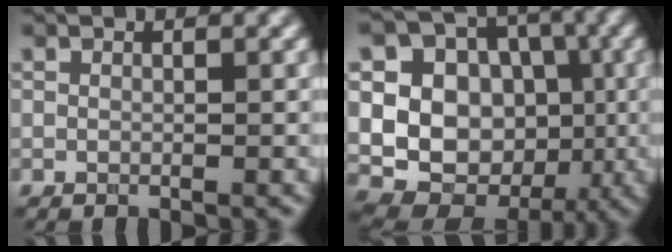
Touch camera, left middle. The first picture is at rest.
{"total": 15.5, "force": [-0.3, 13.8, 7.1], "torque": [-0.146, 0.035, -0.016]}